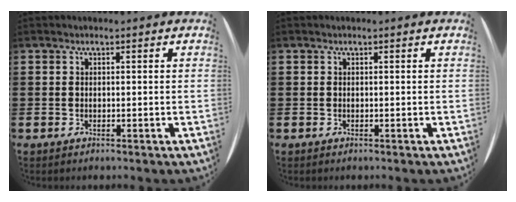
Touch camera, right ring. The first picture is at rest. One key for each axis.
{"total": 0.0}